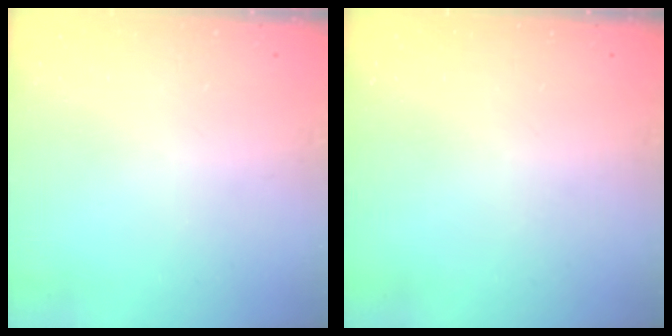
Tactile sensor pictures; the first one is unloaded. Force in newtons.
{"total": 0.0}